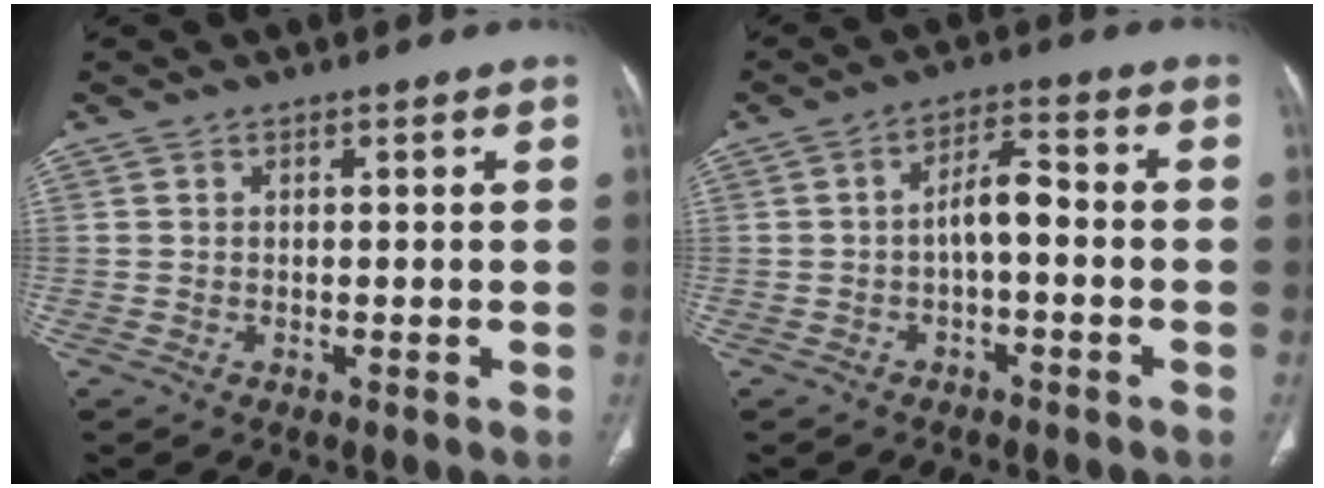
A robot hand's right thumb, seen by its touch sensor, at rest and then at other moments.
{"total": 5.3, "force": [-1.1, 2.2, 4.6], "torque": [-0.075, 0.031, -0.024]}